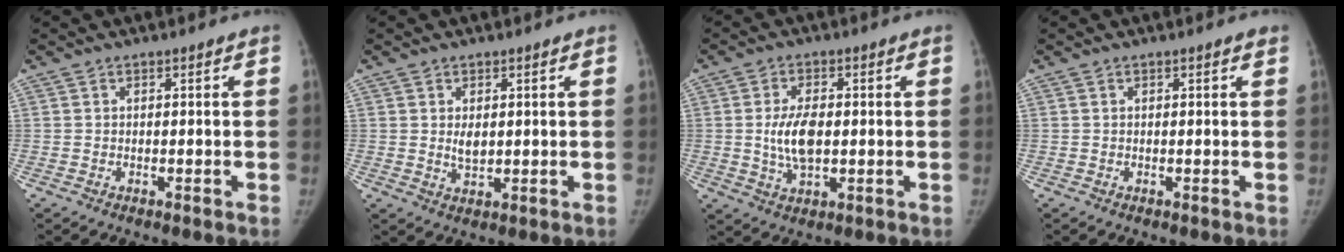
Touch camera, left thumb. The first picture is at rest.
{"total": 3.0, "force": [0.5, 1.9, 2.2], "torque": [-0.024, -0.008, 0.013]}
{"total": 7.4, "force": [0.0, 4.0, 6.2], "torque": [-0.111, -0.001, 0.001]}
{"total": 0.6, "force": [0.4, 0.1, 0.5], "torque": [-0.004, 0.001, 0.002]}